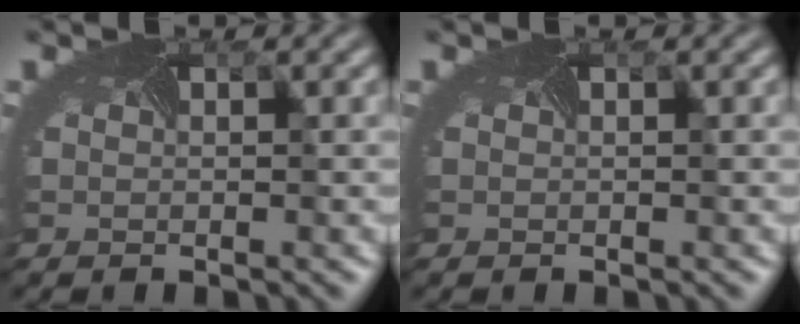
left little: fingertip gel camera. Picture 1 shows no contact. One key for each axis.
{"total": 0.0}